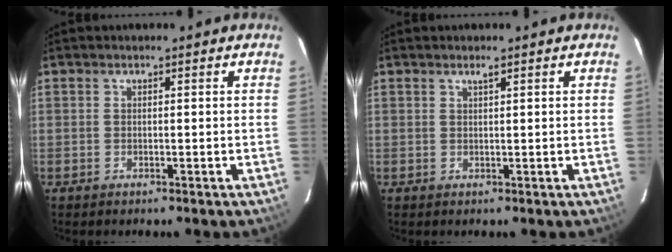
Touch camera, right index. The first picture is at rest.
{"total": 0.8, "force": [0.6, 0.0, 0.5], "torque": [-0.007, 0.001, 0.010]}